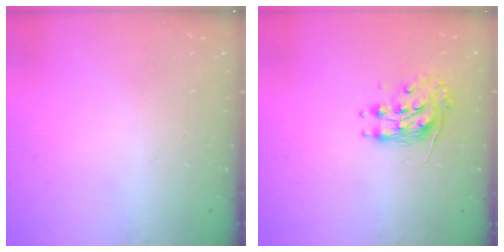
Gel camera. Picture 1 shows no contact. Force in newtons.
{"total": 8.7, "press": 8.7, "slide": 0.2}